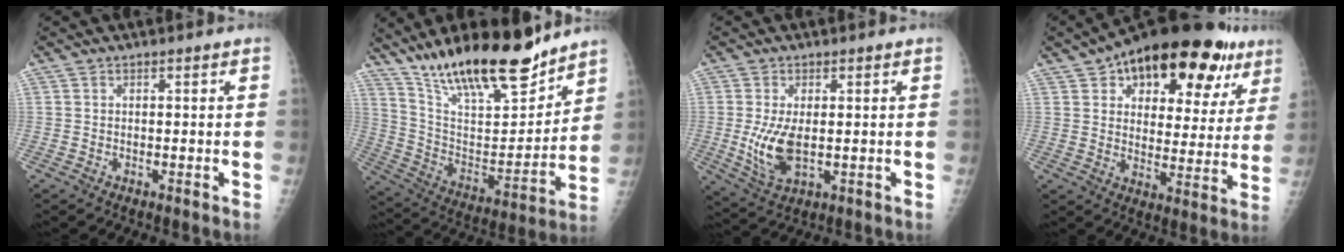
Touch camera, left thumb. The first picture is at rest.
{"total": 23.7, "force": [18.1, 7.0, 13.6], "torque": [-0.194, -0.083, 0.312]}
{"total": 8.0, "force": [-0.4, 4.0, 6.9], "torque": [-0.140, -0.012, 0.003]}
{"total": 25.5, "force": [14.2, 12.9, 16.8], "torque": [-0.199, -0.009, 0.204]}